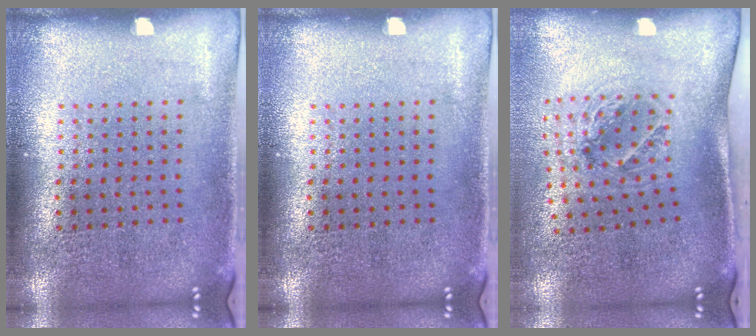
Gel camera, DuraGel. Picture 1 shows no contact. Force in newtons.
{"total": 0.0}
{"total": 1.3, "press": 1.2, "slide": 0.6}